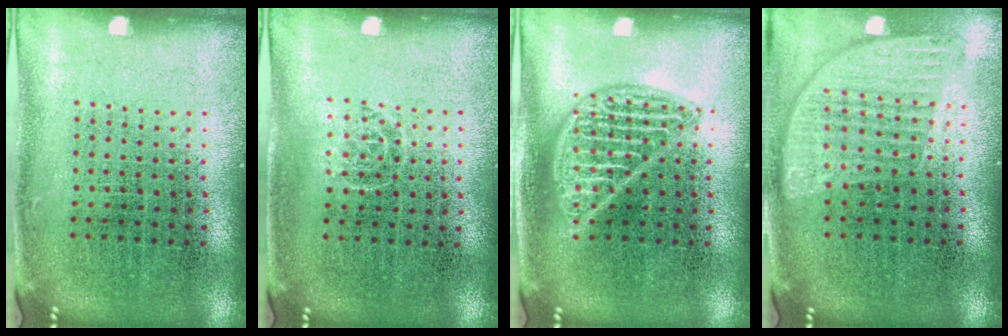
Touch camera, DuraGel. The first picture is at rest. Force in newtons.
{"total": 0.6, "press": 0.4, "slide": 0.5}
{"total": 2.2, "press": 2.2, "slide": 0.2}
{"total": 1.0, "press": 1.0, "slide": 0.1}